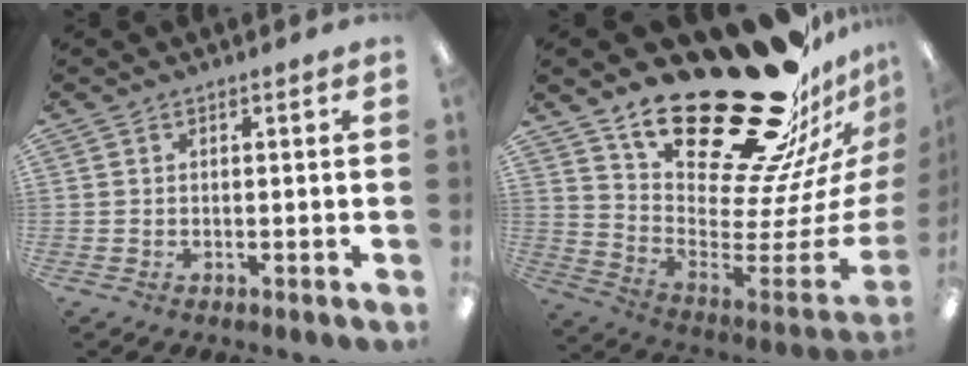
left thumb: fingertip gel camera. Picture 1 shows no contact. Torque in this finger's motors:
{"motor_torque": [0.67, 0.60, 1.48, -1.29, 0.39]}